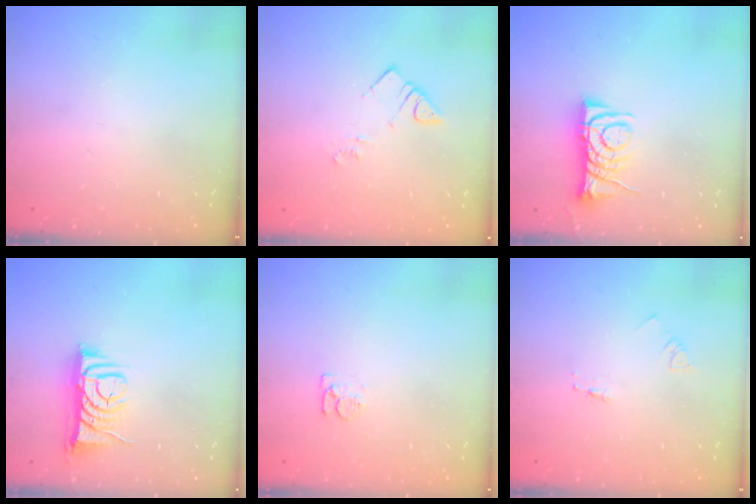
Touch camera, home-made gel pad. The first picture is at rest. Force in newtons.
{"total": 4.9, "press": 4.8, "slide": 0.7}
{"total": 8.8, "press": 8.8, "slide": 0.4}
{"total": 9.0, "press": 9.0, "slide": 0.4}
{"total": 4.1, "press": 4.0, "slide": 0.5}
{"total": 1.7, "press": 1.7, "slide": 0.2}